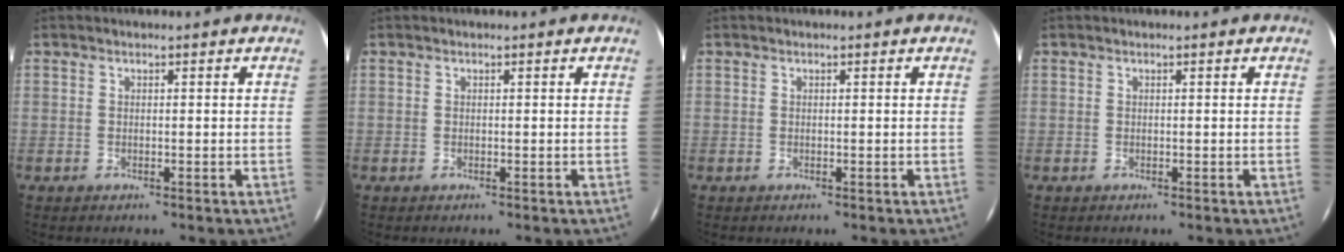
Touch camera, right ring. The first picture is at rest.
{"total": 0.0}
{"total": 0.0}
{"total": 0.0}